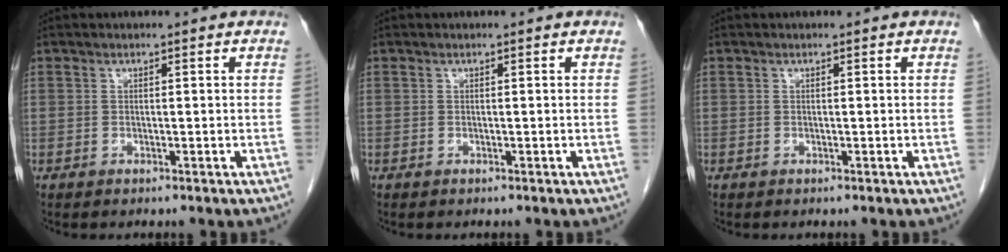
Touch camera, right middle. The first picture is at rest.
{"total": 0.0}
{"total": 0.0}